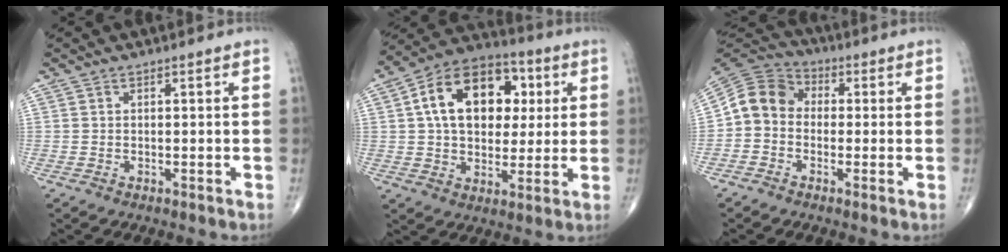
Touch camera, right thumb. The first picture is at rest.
{"total": 18.6, "force": [4.1, 12.5, 13.1], "torque": [-0.176, 0.013, 0.062]}
{"total": 8.5, "force": [-0.8, 7.2, 4.4], "torque": [-0.069, 0.033, -0.036]}